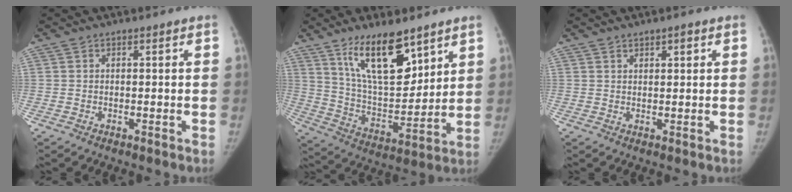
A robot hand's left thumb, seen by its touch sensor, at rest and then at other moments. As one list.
[{"total": 16.6, "force": [10.6, 6.5, 11.1], "torque": [-0.152, -0.067, 0.201]}, {"total": 1.9, "force": [1.1, 0.8, 1.3], "torque": [-0.015, -0.005, 0.018]}]